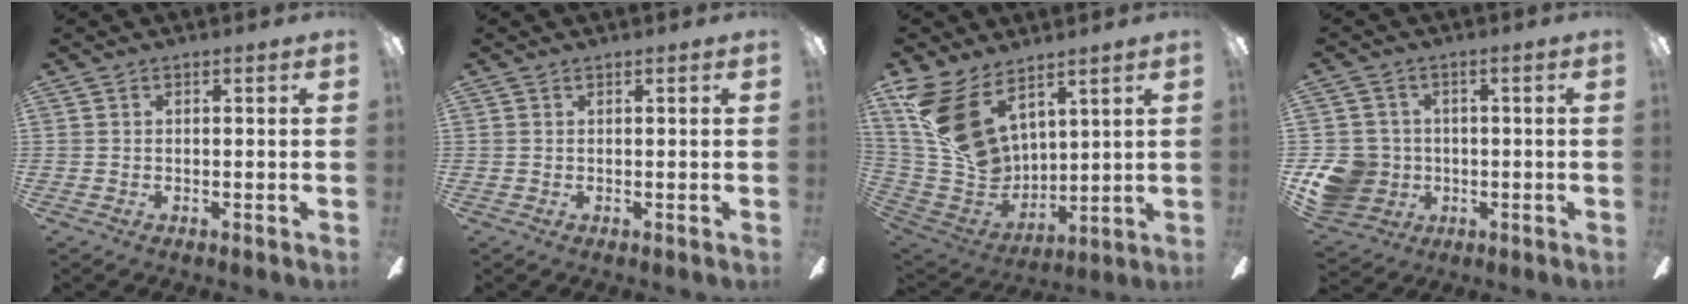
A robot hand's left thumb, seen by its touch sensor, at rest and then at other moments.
{"total": 0.0}
{"total": 19.2, "force": [10.1, 12.2, 11.0], "torque": [-0.247, -0.053, 0.191]}
{"total": 10.5, "force": [-1.7, 9.7, 3.6], "torque": [-0.094, 0.022, -0.023]}